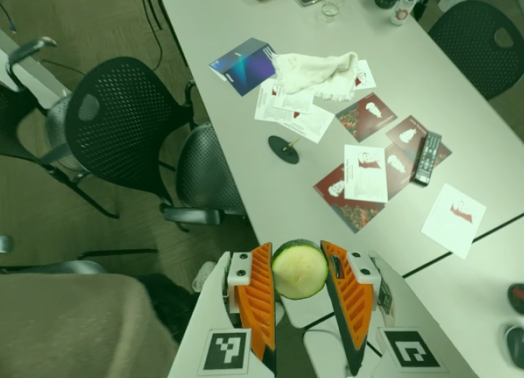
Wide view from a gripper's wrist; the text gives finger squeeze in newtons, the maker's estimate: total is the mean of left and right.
{"total": 10.7, "left": 10.4, "right": 10.9}